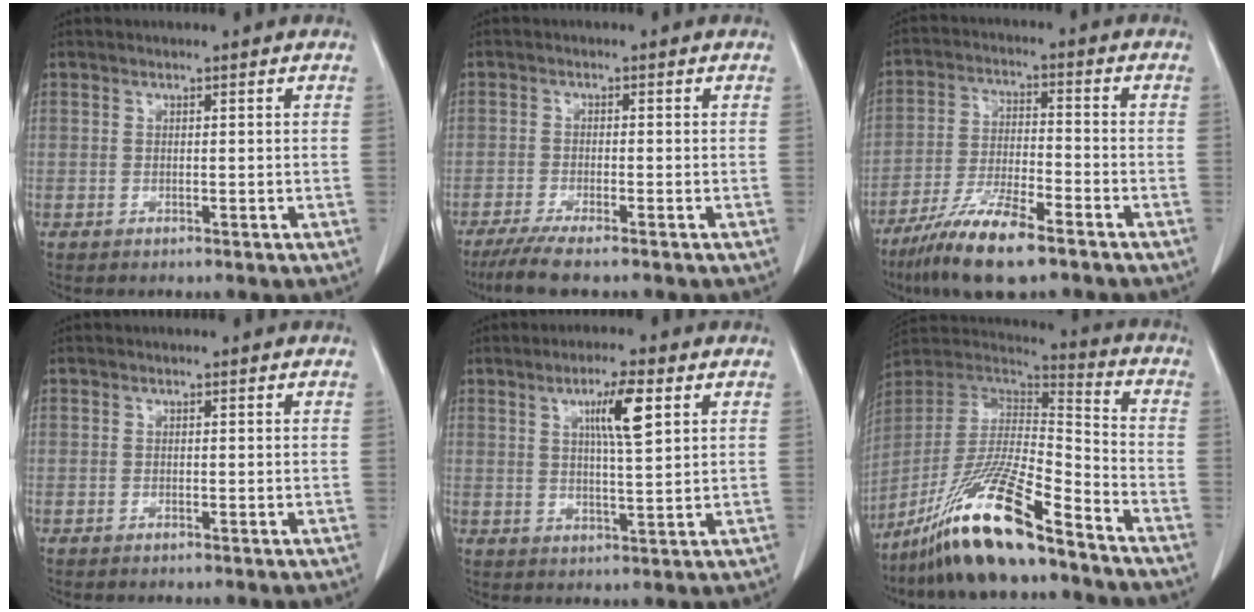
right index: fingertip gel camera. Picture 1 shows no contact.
{"total": 6.1, "force": [-4.7, 0.2, 3.8], "torque": [-0.065, -0.015, -0.079]}
{"total": 11.5, "force": [-8.0, 1.9, 8.0], "torque": [-0.158, -0.025, -0.145]}
{"total": 0.0}
{"total": 6.7, "force": [2.7, 0.4, 6.1], "torque": [-0.106, 0.001, 0.045]}
{"total": 18.9, "force": [-13.9, 2.0, 12.7], "torque": [-0.268, -0.024, -0.258]}